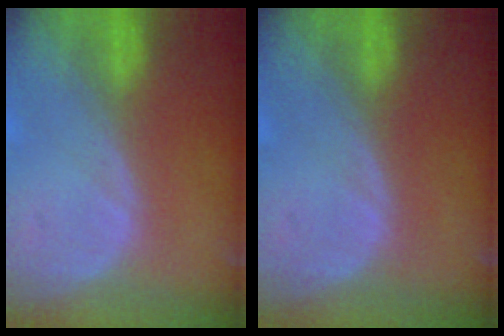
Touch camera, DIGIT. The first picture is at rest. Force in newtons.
{"total": 0.0}